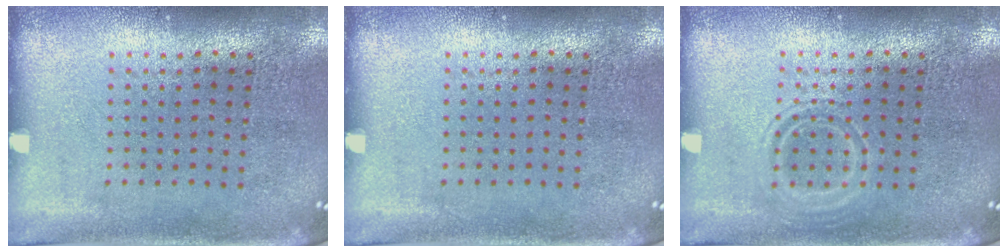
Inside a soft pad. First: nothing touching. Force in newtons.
{"total": 0.0}
{"total": 1.7, "press": 1.7, "slide": 0.2}